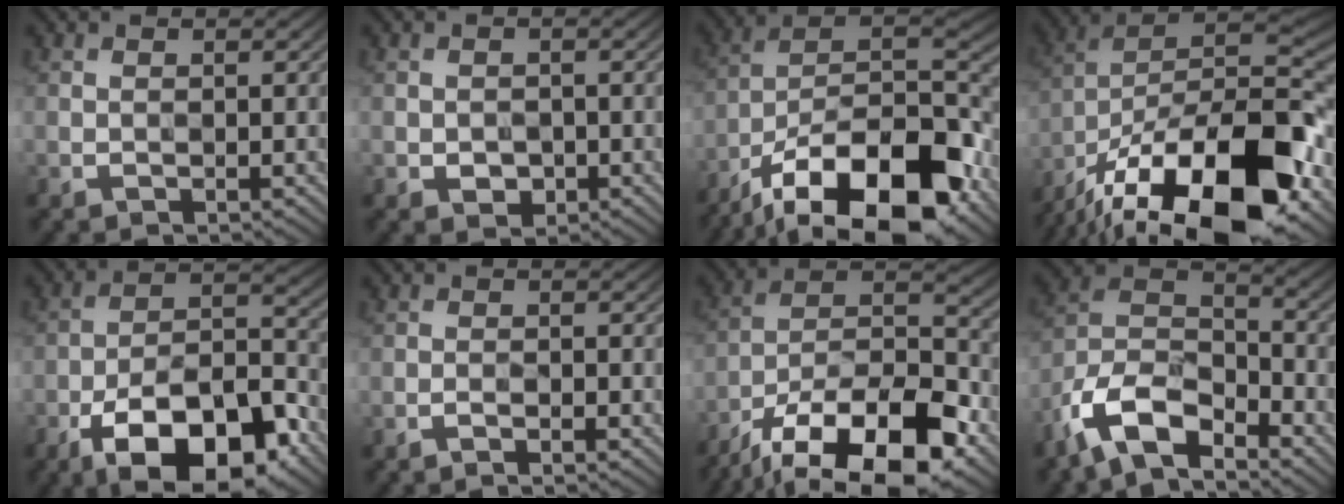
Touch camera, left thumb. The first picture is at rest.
{"total": 2.0, "force": [-0.8, 1.4, 1.1], "torque": [-0.021, -0.004, -0.013]}
{"total": 20.0, "force": [-12.4, 8.1, 13.5], "torque": [-0.241, -0.025, -0.213]}
{"total": 21.0, "force": [-12.3, 8.5, 14.8], "torque": [-0.264, -0.007, -0.202]}
{"total": 16.6, "force": [-10.1, 6.9, 11.3], "torque": [-0.180, -0.010, -0.174]}
{"total": 0.9, "force": [-0.8, -0.1, 0.5], "torque": [-0.010, 0.005, -0.018]}
{"total": 19.7, "force": [-14.0, 7.2, 11.8], "torque": [-0.211, -0.035, -0.225]}
{"total": 11.6, "force": [-8.1, 4.8, 6.9], "torque": [-0.147, 0.002, -0.175]}